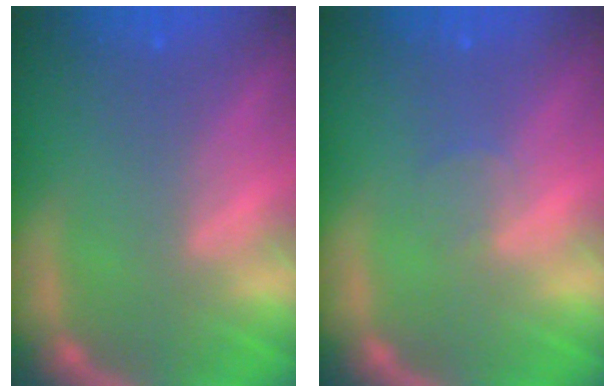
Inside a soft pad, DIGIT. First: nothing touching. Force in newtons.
{"total": 1.0}